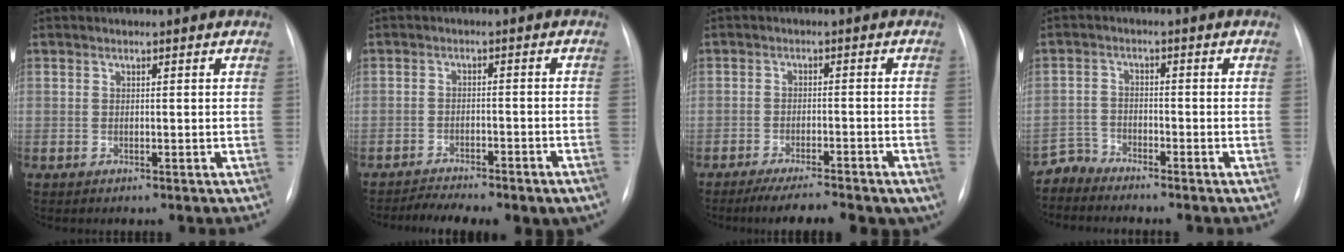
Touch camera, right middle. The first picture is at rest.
{"total": 10.6, "force": [-8.3, 2.7, 6.0], "torque": [-0.082, 0.008, -0.112]}
{"total": 12.6, "force": [-9.6, 2.6, 7.7], "torque": [-0.088, -0.013, -0.132]}
{"total": 3.0, "force": [-2.8, 0.0, -1.1], "torque": [0.024, -0.015, -0.055]}